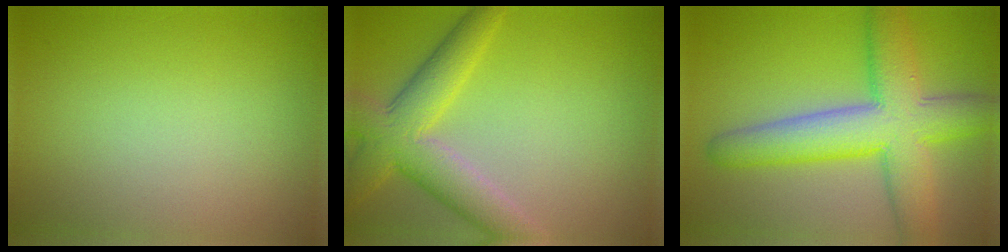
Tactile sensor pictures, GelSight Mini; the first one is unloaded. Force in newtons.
{"total": 6.2, "press": 6.2, "slide": 0.2}
{"total": 9.0, "press": 9.0, "slide": 0.5}